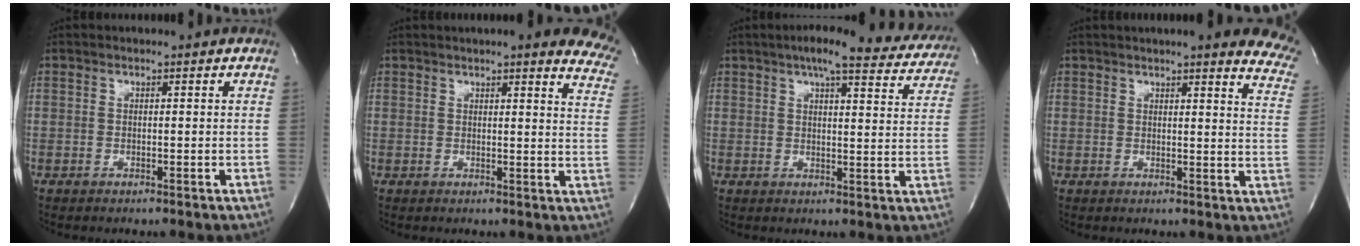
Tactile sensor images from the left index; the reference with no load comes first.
{"total": 14.8, "force": [12.4, 2.6, 7.7], "torque": [-0.078, -0.021, 0.122]}
{"total": 17.7, "force": [15.4, 3.5, 7.9], "torque": [-0.096, 0.003, 0.174]}
{"total": 16.3, "force": [13.6, 2.6, 8.5], "torque": [-0.089, -0.026, 0.137]}